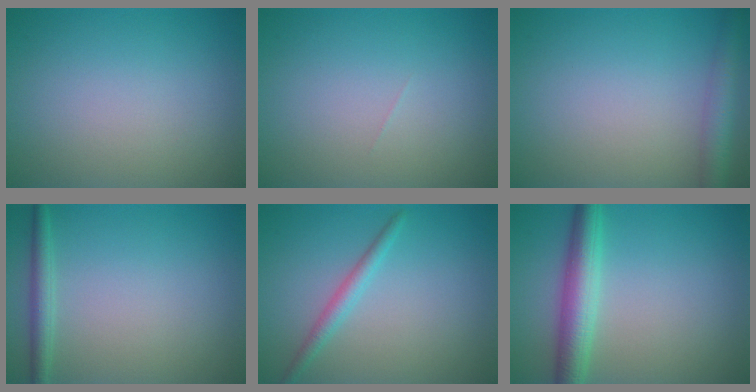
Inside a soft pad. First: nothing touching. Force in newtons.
{"total": 0.0}
{"total": 3.1, "press": 3.1, "slide": 0.1}
{"total": 1.8, "press": 1.8, "slide": 0.1}
{"total": 1.8, "press": 1.8, "slide": 0.1}
{"total": 4.5, "press": 4.5, "slide": 0.1}